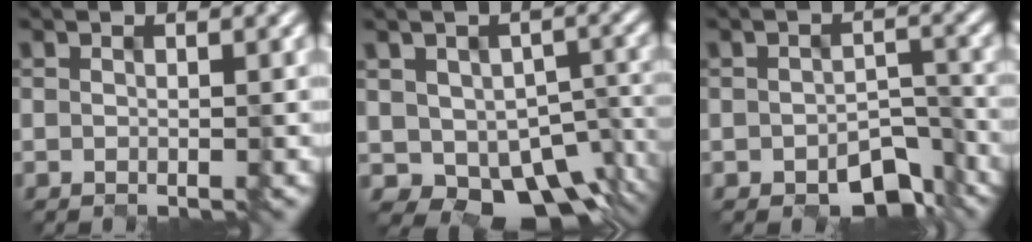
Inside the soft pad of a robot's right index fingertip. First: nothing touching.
{"total": 9.9, "force": [-4.6, 6.5, 5.9], "torque": [-0.085, -0.021, -0.046]}
{"total": 4.7, "force": [-3.0, 2.7, 2.5], "torque": [-0.036, -0.014, -0.036]}